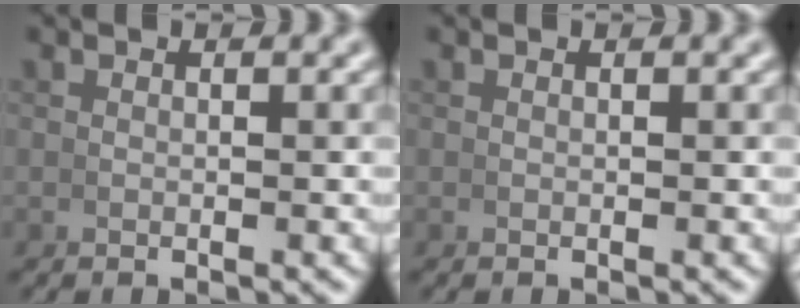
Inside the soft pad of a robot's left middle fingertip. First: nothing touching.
{"total": 0.0}